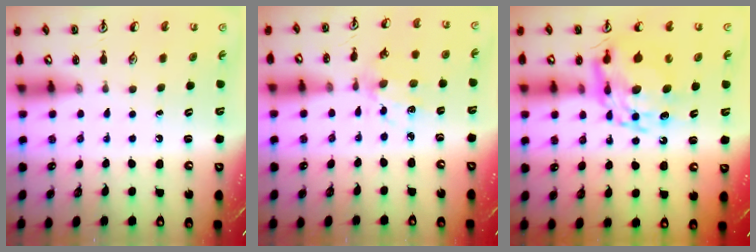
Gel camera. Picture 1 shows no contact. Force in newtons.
{"total": 4.2, "press": 4.0, "slide": 1.4}
{"total": 13.6, "press": 13.5, "slide": 1.0}